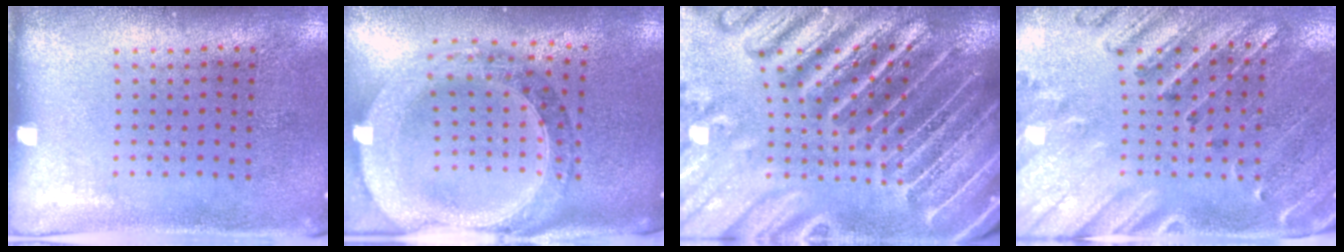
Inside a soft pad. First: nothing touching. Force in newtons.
{"total": 2.2, "press": 2.0, "slide": 0.9}
{"total": 5.7, "press": 4.9, "slide": 2.8}
{"total": 2.6, "press": 2.4, "slide": 0.9}